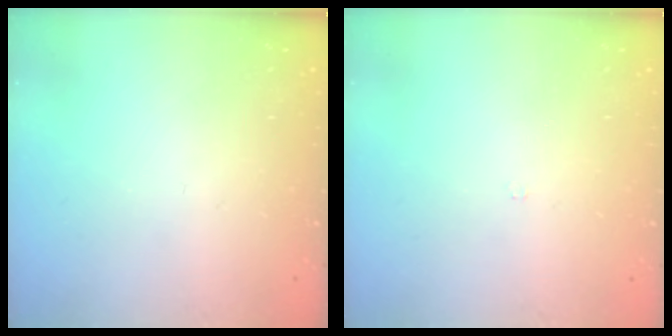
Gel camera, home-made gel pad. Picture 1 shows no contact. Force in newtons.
{"total": 1.8, "press": 1.7, "slide": 0.3}